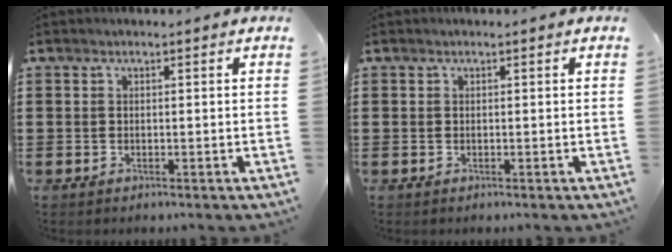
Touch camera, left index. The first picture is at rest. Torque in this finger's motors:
{"motor_torque": [0.00, 0.00, 0.00, 0.00]}